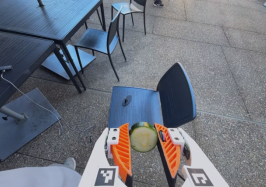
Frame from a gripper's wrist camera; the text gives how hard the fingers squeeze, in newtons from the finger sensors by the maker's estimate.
{"total": 10.5, "left": 9.9, "right": 11.0}